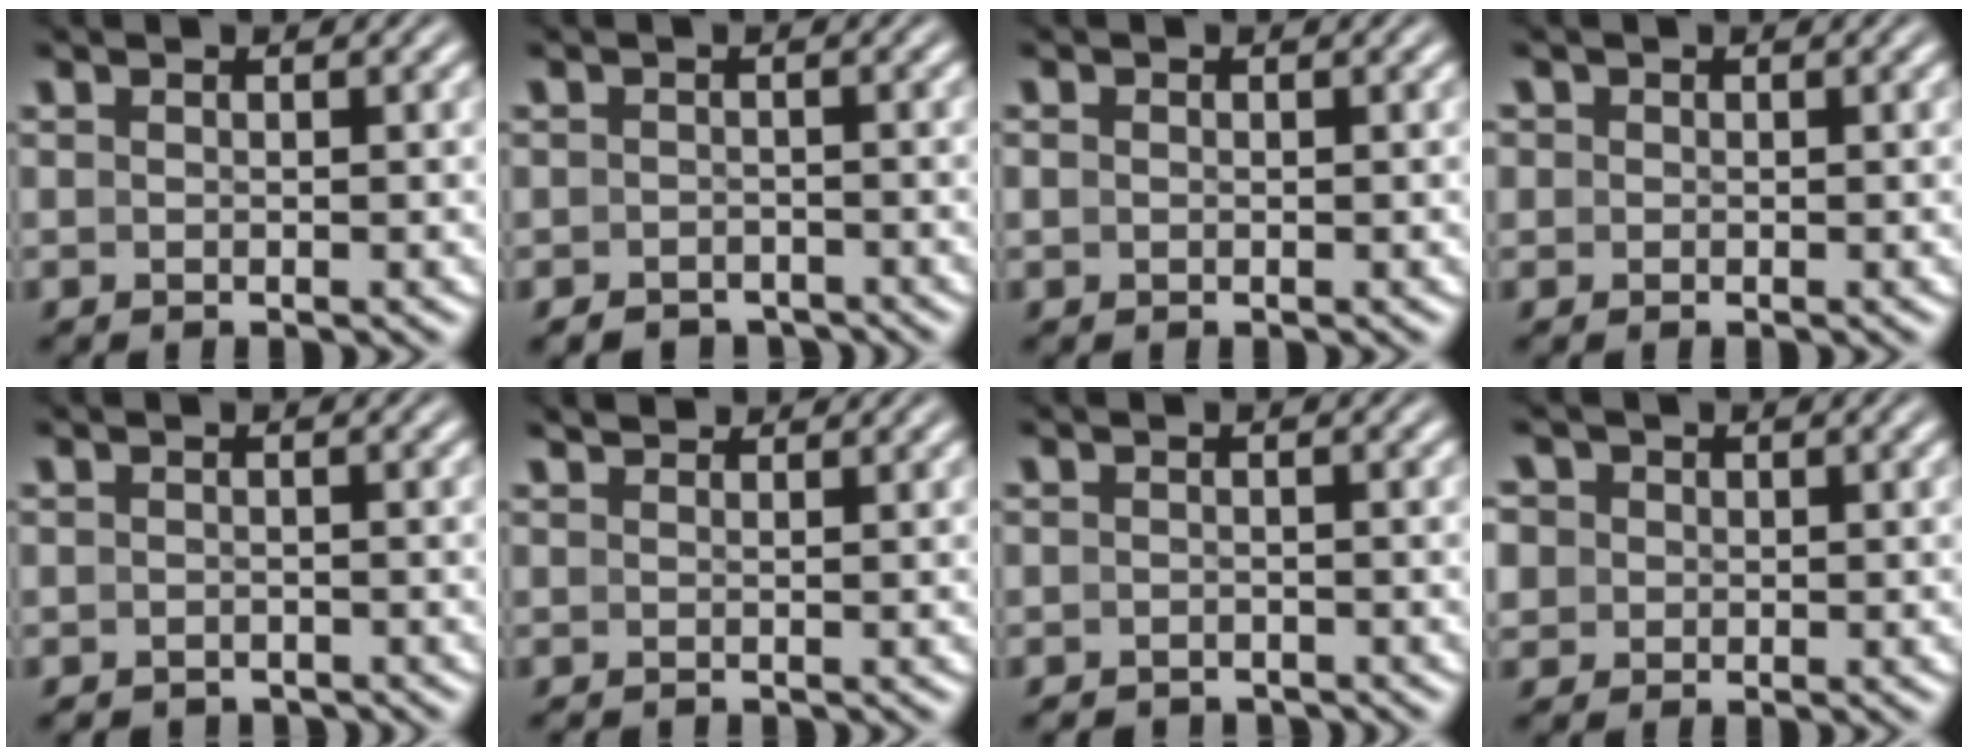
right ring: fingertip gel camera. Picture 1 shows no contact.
{"total": 3.3, "force": [-3.1, 1.1, -0.1], "torque": [0.004, -0.019, -0.044]}
{"total": 0.8, "force": [-0.1, 0.6, 0.4], "torque": [-0.015, -0.006, 0.002]}
{"total": 1.7, "force": [0.1, 1.7, 0.4], "torque": [-0.012, -0.003, 0.002]}
{"total": 2.0, "force": [-2.0, 0.4, -0.2], "torque": [0.000, -0.018, -0.023]}
{"total": 0.9, "force": [0.8, -0.3, 0.0], "torque": [0.002, -0.010, 0.024]}
{"total": 2.4, "force": [-2.3, 0.4, -0.2], "torque": [0.001, -0.019, -0.030]}
{"total": 4.9, "force": [0.3, 4.6, 1.8], "torque": [-0.049, -0.009, 0.003]}